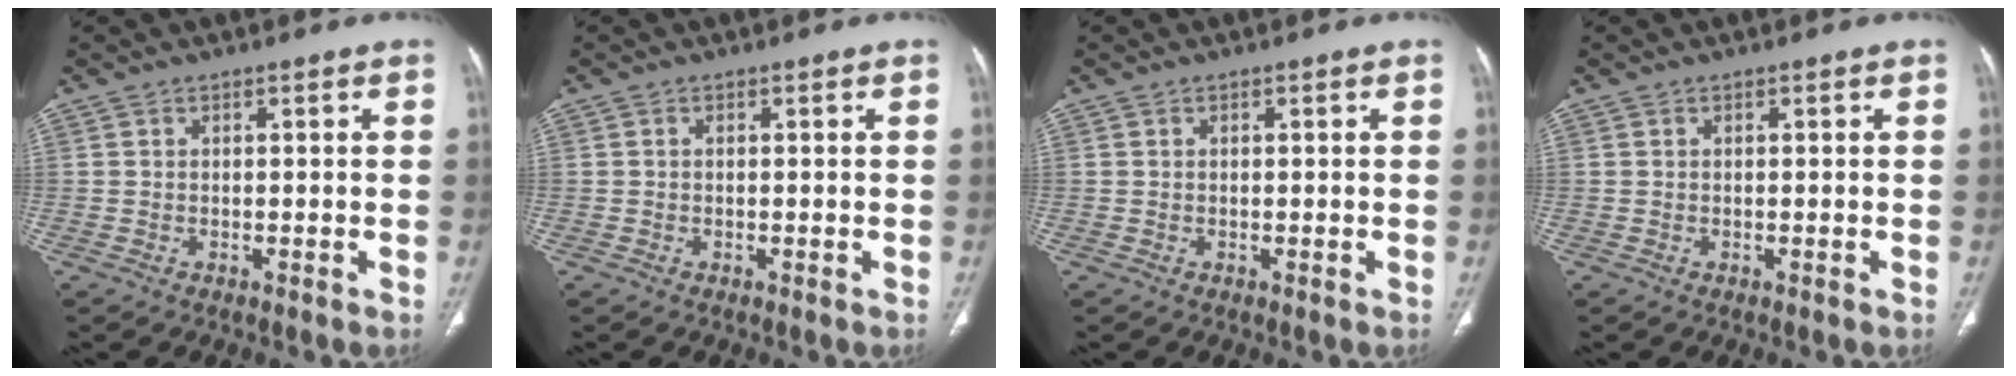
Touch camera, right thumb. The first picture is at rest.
{"total": 0.0}
{"total": 0.0}
{"total": 0.0}